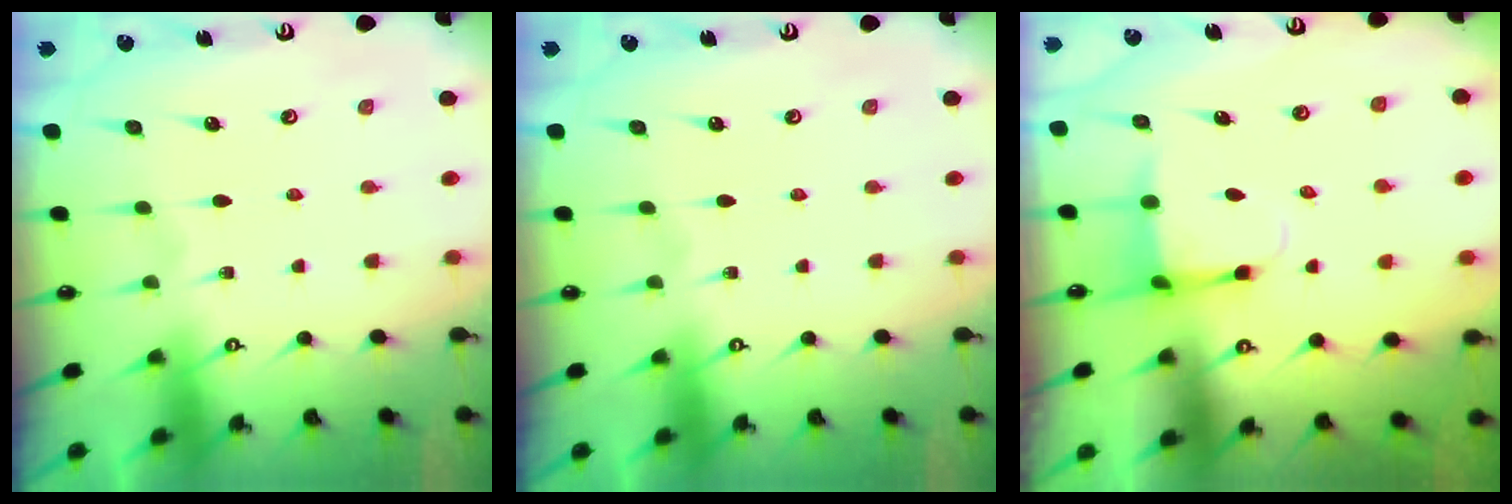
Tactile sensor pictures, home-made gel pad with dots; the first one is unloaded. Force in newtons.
{"total": 0.0}
{"total": 4.0, "press": 3.7, "slide": 1.3}